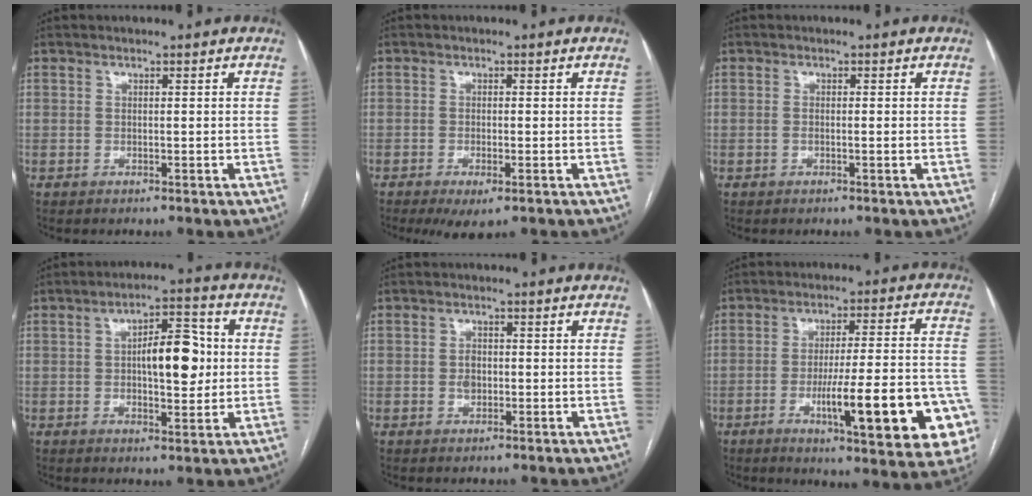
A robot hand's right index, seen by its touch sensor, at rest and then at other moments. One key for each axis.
{"total": 4.1, "fx": -2.3, "fy": 1.1, "fz": 3.2, "tx": -0.049, "ty": -0.008, "tz": -0.031}
{"total": 1.2, "fx": -0.2, "fy": 0.2, "fz": 1.2, "tx": -0.024, "ty": 0.002, "tz": 0.000}
{"total": 9.4, "fx": 0.6, "fy": 3.4, "fz": 8.8, "tx": -0.135, "ty": 0.018, "tz": 0.012}
{"total": 2.2, "fx": -0.2, "fy": 1.6, "fz": 1.5, "tx": -0.025, "ty": 0.003, "tz": -0.002}
{"total": 20.6, "fx": -7.0, "fy": 3.0, "fz": 19.1, "tx": -0.203, "ty": 0.008, "tz": -0.086}